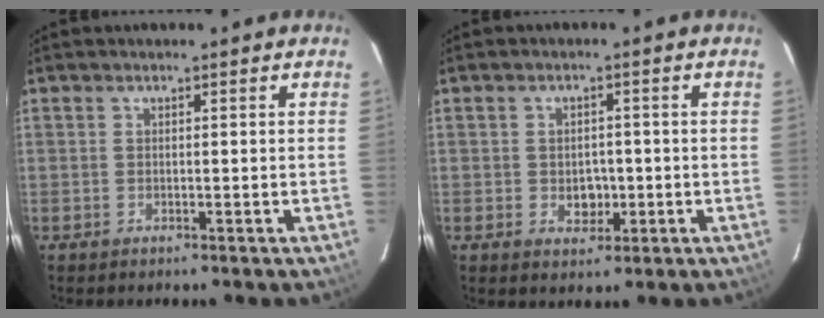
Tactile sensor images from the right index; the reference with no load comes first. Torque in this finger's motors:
{"motor_torque": [0.07, 0.08, 0.04, 0.01]}